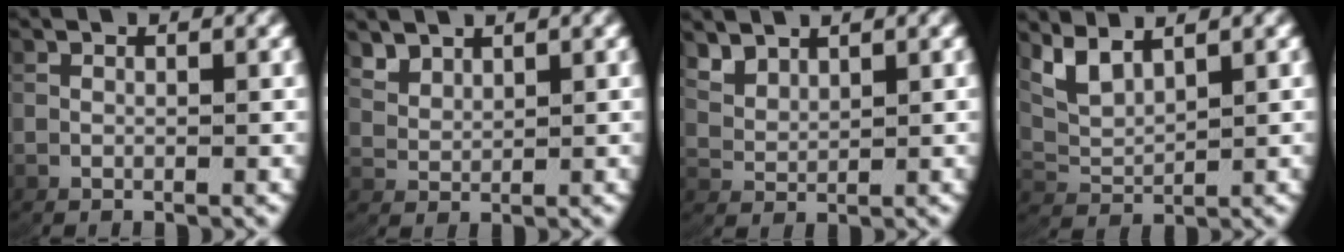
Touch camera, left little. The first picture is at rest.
{"total": 2.2, "force": [2.2, 0.2, 0.4], "torque": [-0.017, 0.002, 0.052]}
{"total": 2.3, "force": [2.1, 0.6, 0.6], "torque": [-0.024, 0.001, 0.050]}
{"total": 3.7, "force": [2.2, 2.0, 2.2], "torque": [-0.065, -0.004, 0.047]}